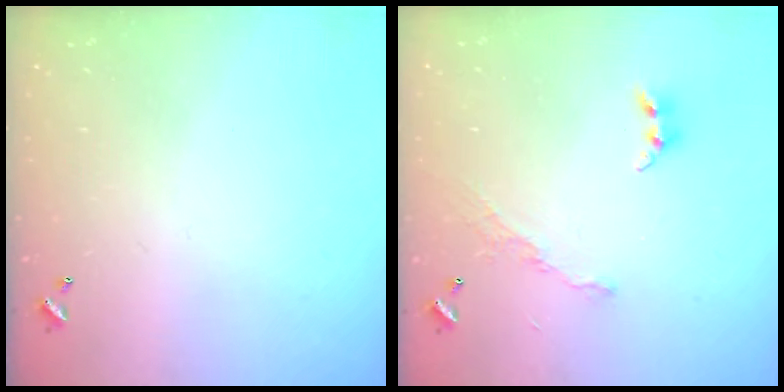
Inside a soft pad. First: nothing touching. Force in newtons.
{"total": 7.1, "press": 7.1, "slide": 0.6}